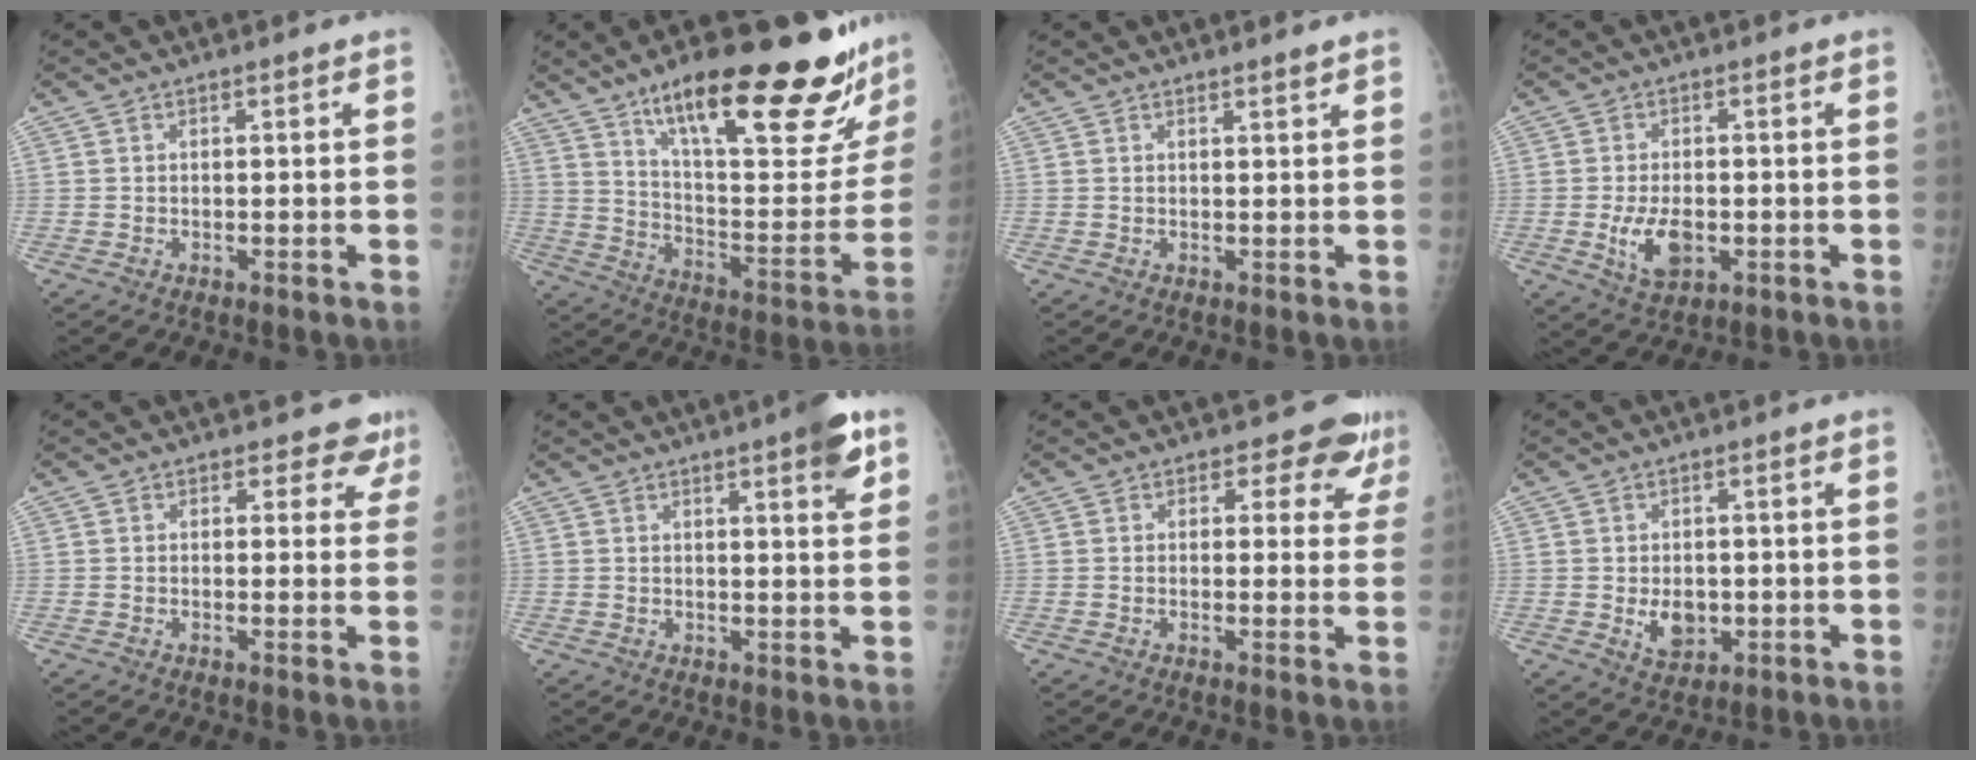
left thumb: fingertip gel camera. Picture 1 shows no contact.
{"total": 30.3, "force": [20.2, 7.2, 21.4], "torque": [-0.280, -0.078, 0.306]}
{"total": 1.1, "force": [0.9, 0.0, 0.6], "torque": [-0.006, -0.007, 0.015]}
{"total": 6.7, "force": [-1.5, 3.8, 5.3], "torque": [-0.093, -0.006, -0.021]}
{"total": 4.6, "force": [3.6, 2.7, 1.0], "torque": [0.028, -0.018, 0.026]}
{"total": 6.2, "force": [3.5, 1.1, 5.0], "torque": [-0.058, -0.014, 0.042]}
{"total": 6.4, "force": [4.9, 3.7, 1.9], "torque": [0.019, -0.024, 0.039]}
{"total": 4.9, "force": [-0.5, 3.6, 3.4], "torque": [-0.034, -0.005, 0.003]}